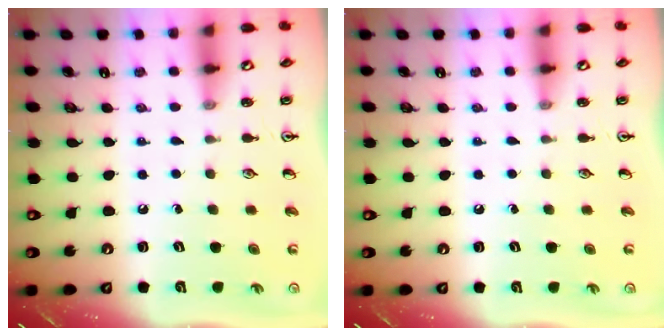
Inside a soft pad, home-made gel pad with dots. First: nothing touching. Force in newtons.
{"total": 0.0}